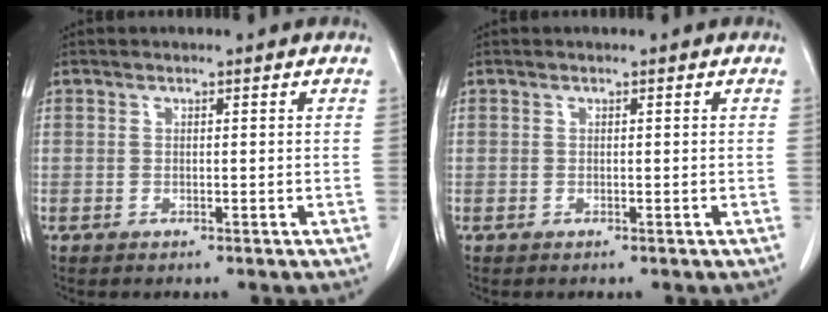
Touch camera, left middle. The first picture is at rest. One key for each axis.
{"total": 0.0}